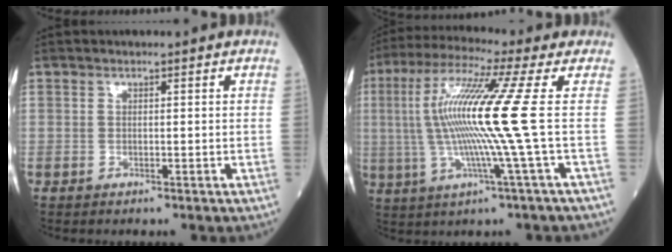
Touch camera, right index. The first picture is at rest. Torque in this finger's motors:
{"motor_torque": [2.12, 0.02, 1.05, 0.21]}